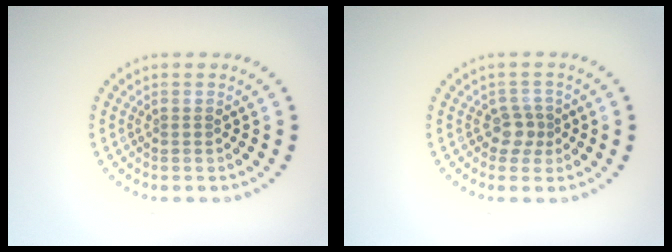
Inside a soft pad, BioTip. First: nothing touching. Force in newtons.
{"total": 1.8, "press": 1.5, "slide": 1.0}